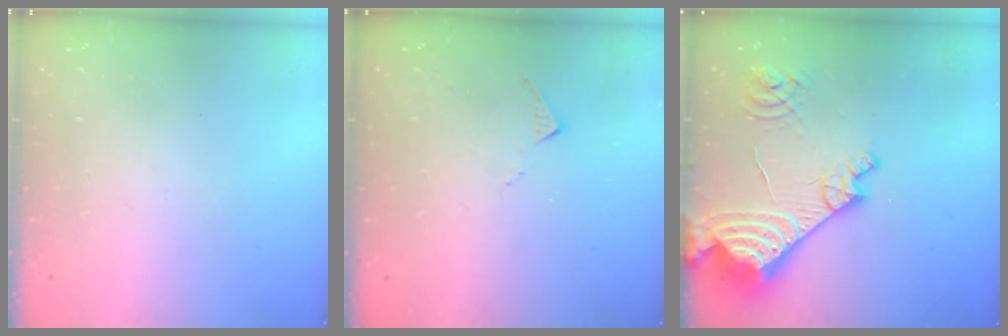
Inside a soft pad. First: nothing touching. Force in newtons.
{"total": 5.7, "press": 5.7, "slide": 0.6}
{"total": 19.2, "press": 19.1, "slide": 2.0}